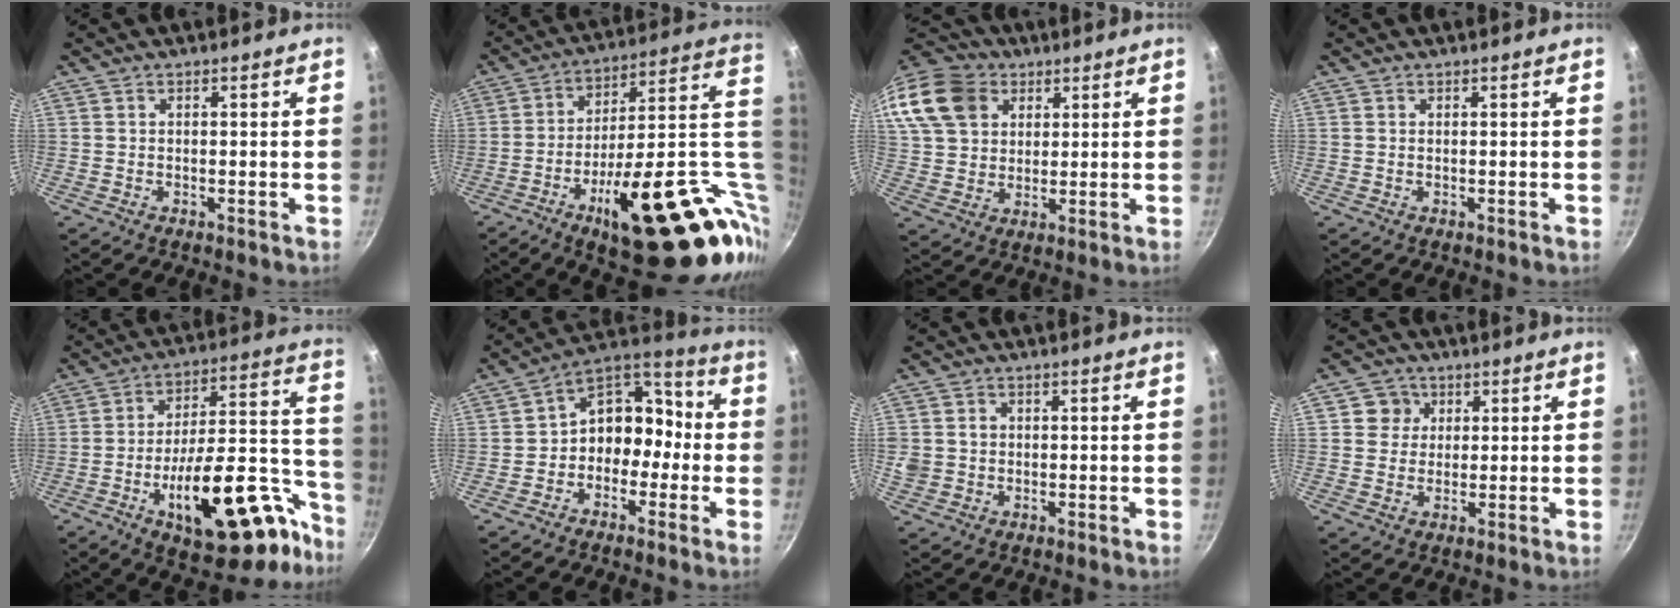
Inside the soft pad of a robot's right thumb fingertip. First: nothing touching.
{"total": 32.9, "force": [-4.2, 13.3, 29.8], "torque": [-0.377, 0.007, -0.043]}
{"total": 19.5, "force": [8.5, 14.7, 9.5], "torque": [-0.207, 0.018, 0.160]}
{"total": 0.0}
{"total": 28.6, "force": [-13.3, 12.4, 22.0], "torque": [-0.260, 0.085, -0.187]}
{"total": 11.7, "force": [-2.4, 9.2, 6.7], "torque": [-0.050, 0.070, -0.056]}
{"total": 4.9, "force": [0.3, 4.4, 2.0], "torque": [-0.033, 0.006, 0.008]}
{"total": 4.7, "force": [1.4, 4.4, 0.7], "torque": [0.028, 0.003, 0.015]}